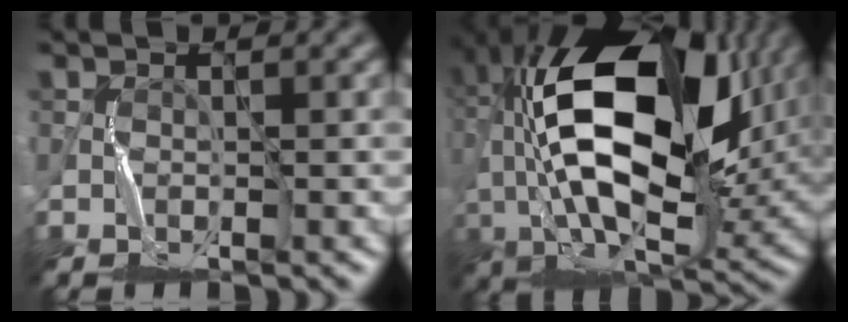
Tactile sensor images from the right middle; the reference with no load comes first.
{"total": 18.2, "force": [2.6, 9.2, 15.4], "torque": [-0.299, 0.008, 0.033]}